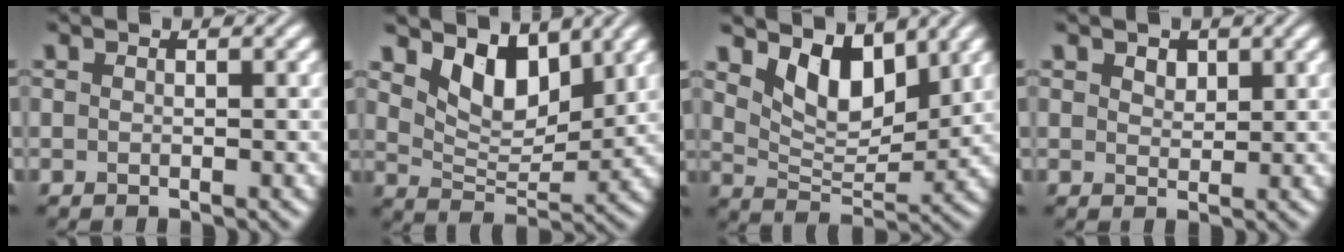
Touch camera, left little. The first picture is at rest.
{"total": 5.6, "force": [3.4, 2.9, 3.3], "torque": [-0.067, -0.015, 0.054]}
{"total": 5.7, "force": [3.4, 2.9, 3.6], "torque": [-0.073, -0.015, 0.055]}
{"total": 1.6, "force": [1.0, 1.0, 0.7], "torque": [-0.013, 0.001, 0.014]}